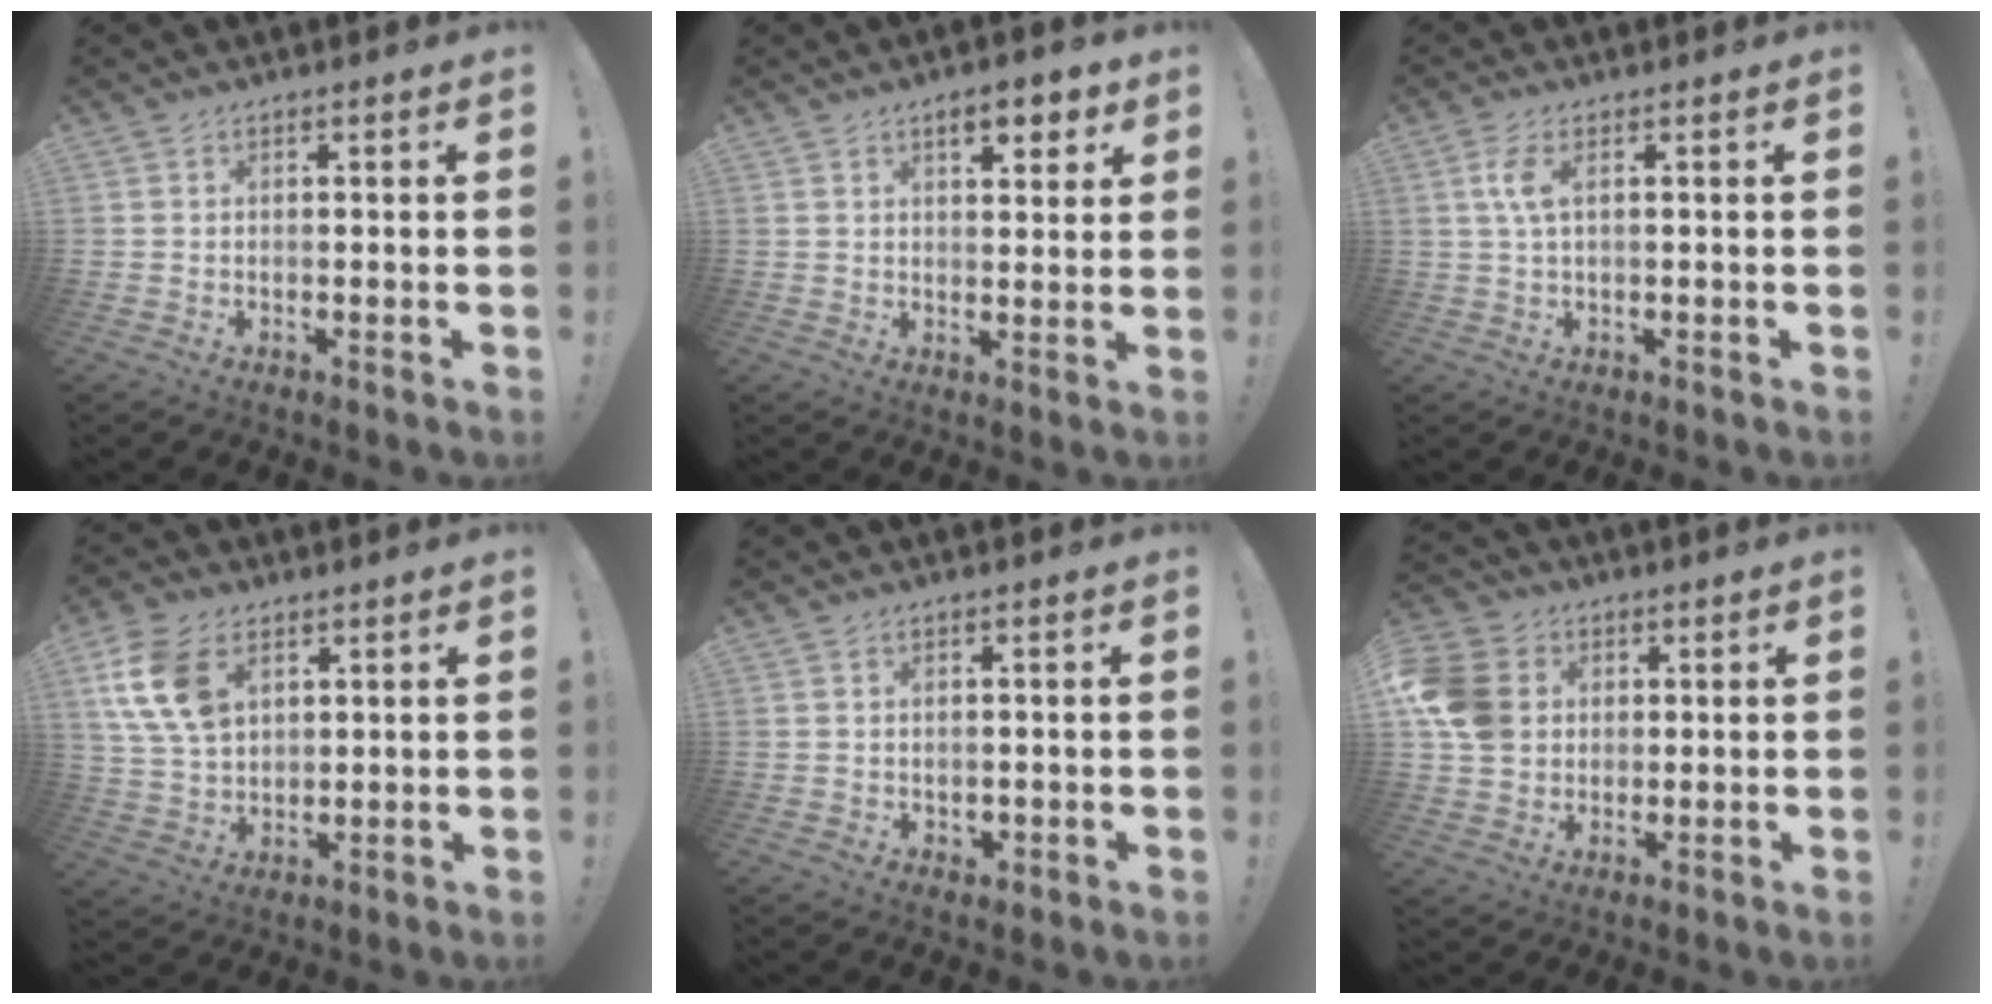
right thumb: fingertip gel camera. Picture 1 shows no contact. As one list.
[{"total": 6.4, "force": [3.9, 2.5, 4.4], "torque": [-0.059, -0.012, 0.065]}, {"total": 4.6, "force": [1.2, 1.6, 4.1], "torque": [-0.087, -0.001, 0.019]}, {"total": 14.3, "force": [5.8, 9.5, 8.9], "torque": [-0.179, -0.010, 0.115]}, {"total": 1.4, "force": [0.4, 1.3, 0.3], "torque": [0.001, -0.002, 0.007]}, {"total": 11.8, "force": [1.8, 10.2, 5.7], "torque": [-0.110, -0.001, 0.039]}]